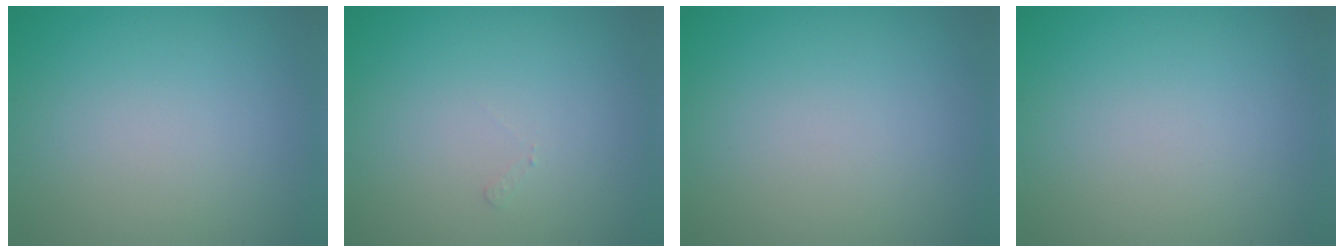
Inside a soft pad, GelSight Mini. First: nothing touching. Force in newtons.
{"total": 0.5, "press": 0.5, "slide": 0.2}
{"total": 0.0}
{"total": 0.0}